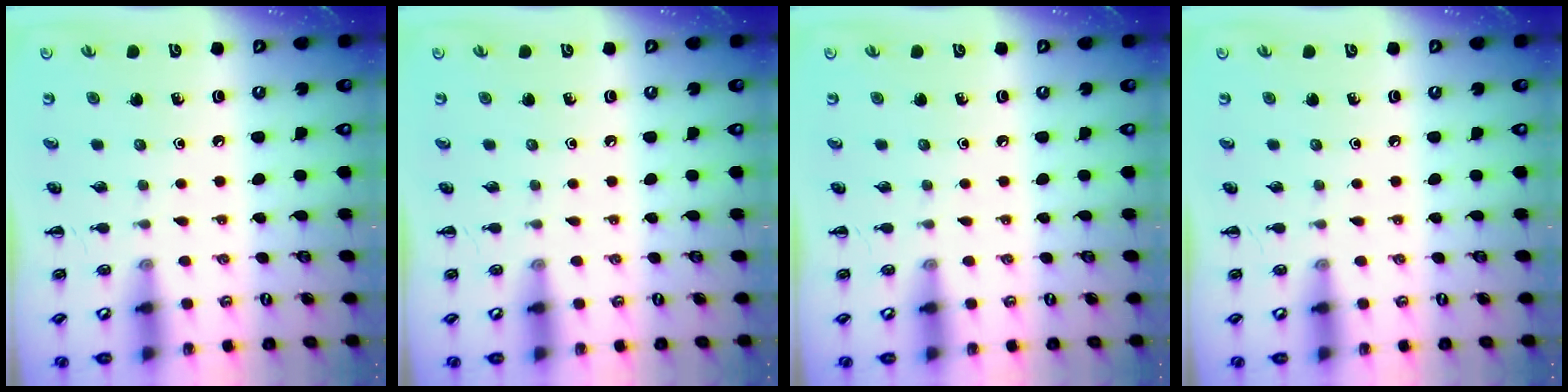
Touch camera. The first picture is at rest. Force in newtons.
{"total": 0.0}
{"total": 0.0}
{"total": 0.0}